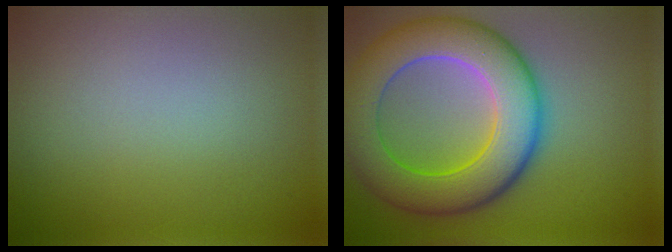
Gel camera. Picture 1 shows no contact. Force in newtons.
{"total": 10.1, "press": 10.1, "slide": 0.2}